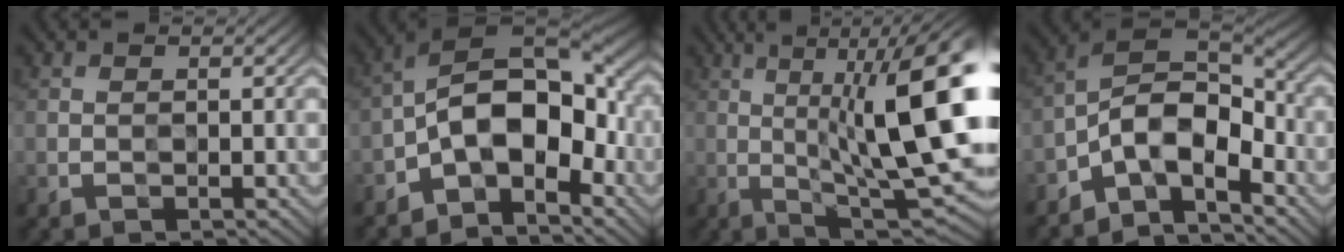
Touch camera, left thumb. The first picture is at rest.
{"total": 12.6, "force": [-3.9, 7.0, 9.8], "torque": [-0.160, 0.012, -0.079]}
{"total": 16.8, "force": [1.6, 4.8, 16.0], "torque": [-0.221, 0.028, 0.028]}
{"total": 9.2, "force": [-5.3, 4.3, 6.3], "torque": [-0.109, 0.009, -0.113]}